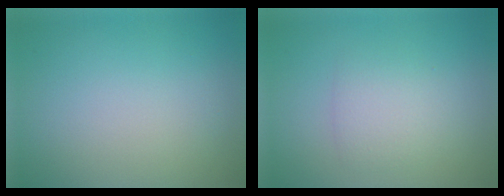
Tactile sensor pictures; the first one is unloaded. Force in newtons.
{"total": 2.3, "press": 2.3, "slide": 0.1}